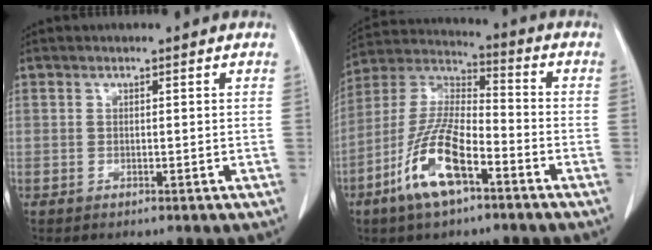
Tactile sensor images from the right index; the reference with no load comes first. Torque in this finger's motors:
{"motor_torque": [1.62, -0.52, 0.47, 0.19]}